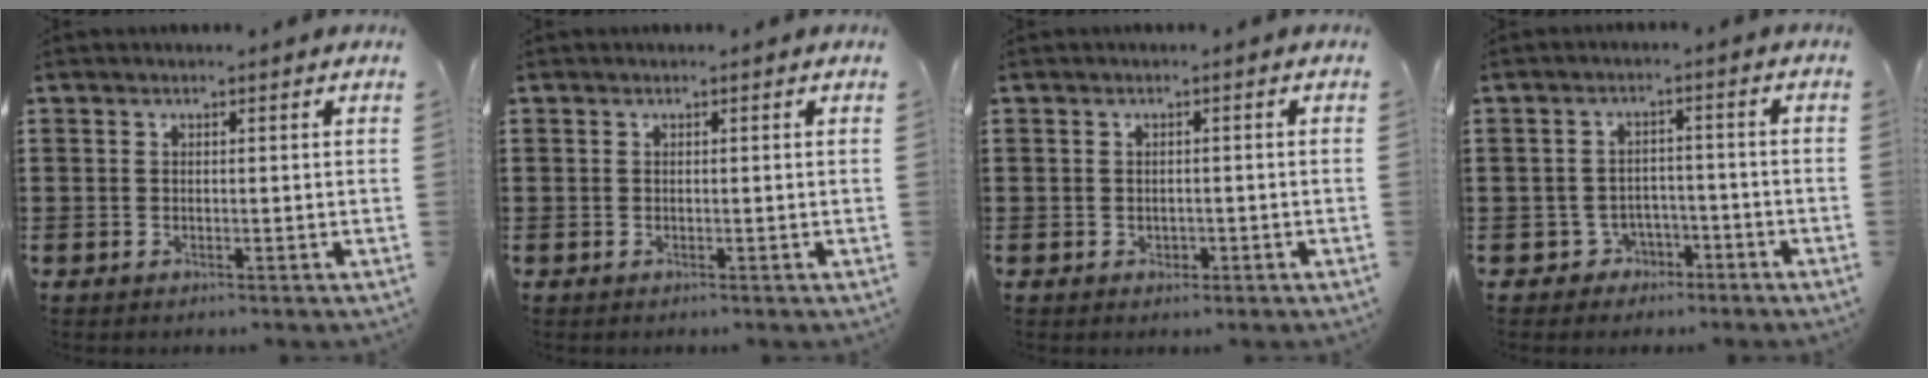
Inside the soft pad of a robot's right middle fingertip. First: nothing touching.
{"total": 0.0}
{"total": 0.8, "force": [-0.1, 0.7, 0.3], "torque": [-0.010, 0.001, -0.002]}
{"total": 3.0, "force": [-2.4, 1.8, 0.2], "torque": [-0.017, 0.003, -0.052]}